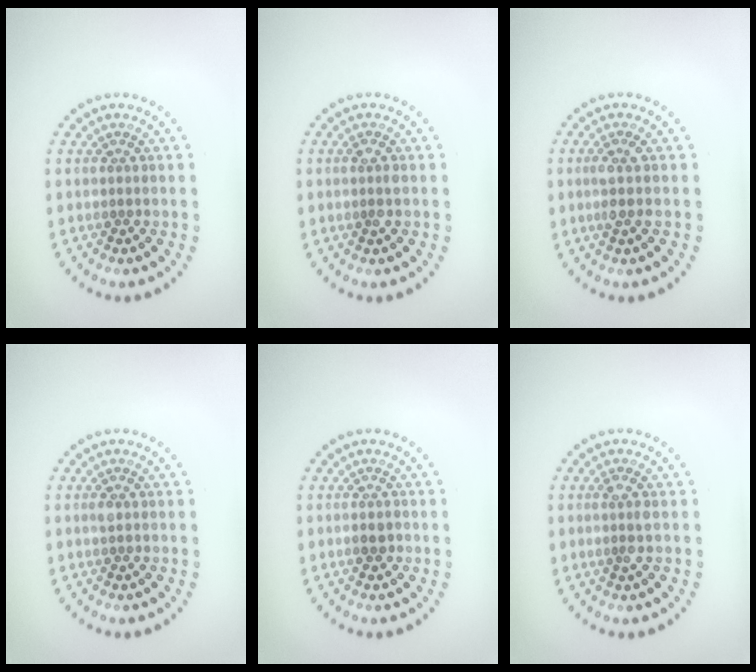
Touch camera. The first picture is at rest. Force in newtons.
{"total": 1.1, "press": 1.0, "slide": 0.4}
{"total": 1.7, "press": 1.4, "slide": 0.9}
{"total": 0.6, "press": 0.5, "slide": 0.3}
{"total": 1.1, "press": 1.0, "slide": 0.3}
{"total": 1.3, "press": 1.2, "slide": 0.6}